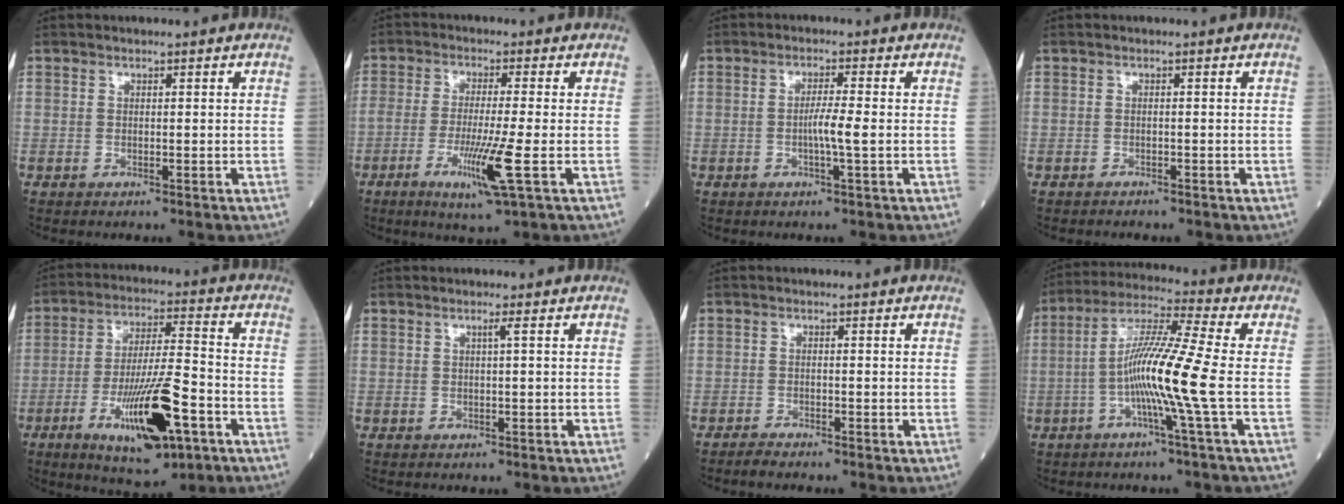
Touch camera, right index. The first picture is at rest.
{"total": 8.3, "force": [-3.0, -0.6, 7.7], "torque": [-0.145, -0.025, -0.055]}
{"total": 3.3, "force": [-0.6, -0.4, 3.3], "torque": [-0.058, -0.002, -0.012]}
{"total": 1.6, "force": [-1.4, 0.6, 0.4], "torque": [-0.014, -0.001, -0.016]}
{"total": 15.2, "force": [-6.4, 3.0, 13.5], "torque": [-0.240, -0.015, -0.099]}
{"total": 0.7, "force": [0.2, -0.3, 0.6], "torque": [-0.012, -0.001, 0.006]}
{"total": 1.6, "force": [-1.5, 0.1, 0.4], "torque": [-0.016, -0.004, -0.028]}
{"total": 11.2, "force": [-2.4, -1.8, 10.8], "torque": [-0.204, 0.004, -0.052]}